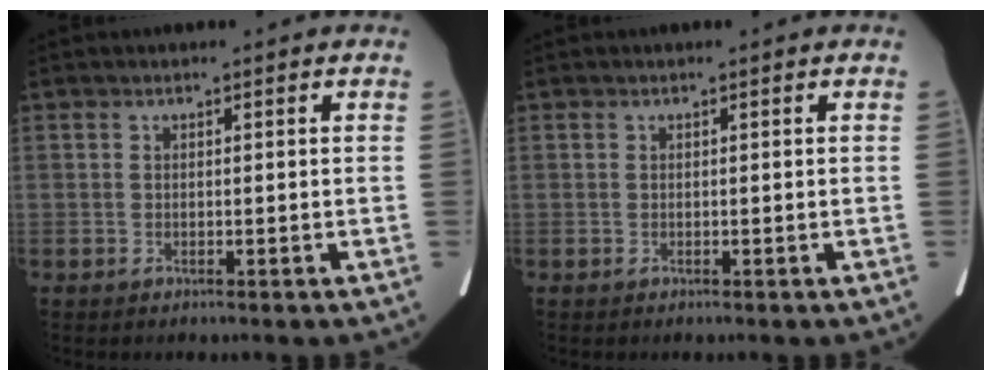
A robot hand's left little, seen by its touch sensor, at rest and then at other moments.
{"total": 0.0}